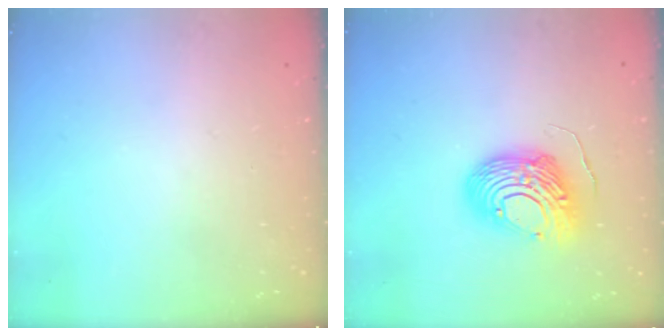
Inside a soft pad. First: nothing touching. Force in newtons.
{"total": 12.6, "press": 12.6, "slide": 1.4}